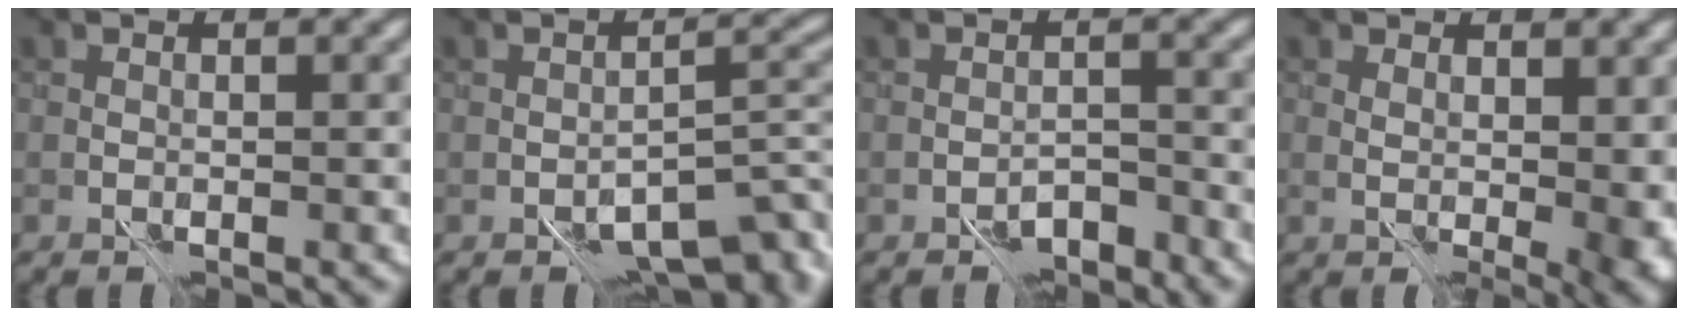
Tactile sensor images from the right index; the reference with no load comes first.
{"total": 5.8, "force": [-3.4, 2.6, 4.0], "torque": [-0.045, 0.005, -0.054]}
{"total": 3.1, "force": [-2.6, 1.2, 1.4], "torque": [-0.013, 0.000, -0.042]}
{"total": 5.1, "force": [0.8, 2.4, 4.5], "torque": [-0.063, -0.007, 0.022]}